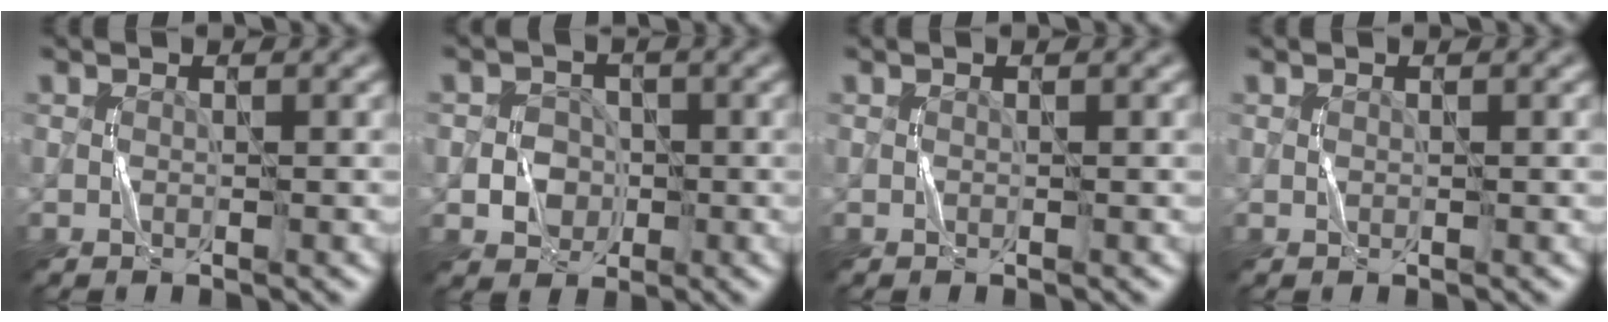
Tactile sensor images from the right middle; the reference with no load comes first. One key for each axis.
{"total": 2.5, "fx": -0.6, "fy": 2.2, "fz": 1.0, "tx": -0.009, "ty": 0.001, "tz": -0.016}
{"total": 0.0}
{"total": 0.0}